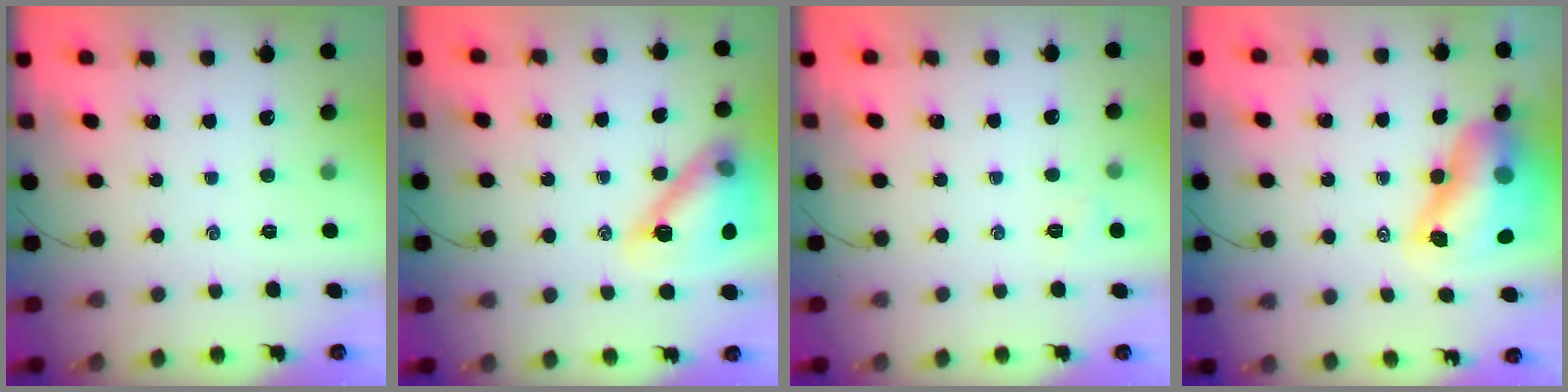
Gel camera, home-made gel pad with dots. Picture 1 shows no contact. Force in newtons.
{"total": 15.6, "press": 15.5, "slide": 1.4}
{"total": 3.8, "press": 3.7, "slide": 1.1}
{"total": 13.4, "press": 12.8, "slide": 4.0}